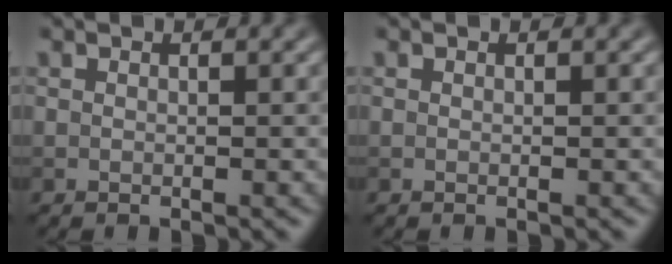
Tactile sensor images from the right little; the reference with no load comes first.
{"total": 0.0}